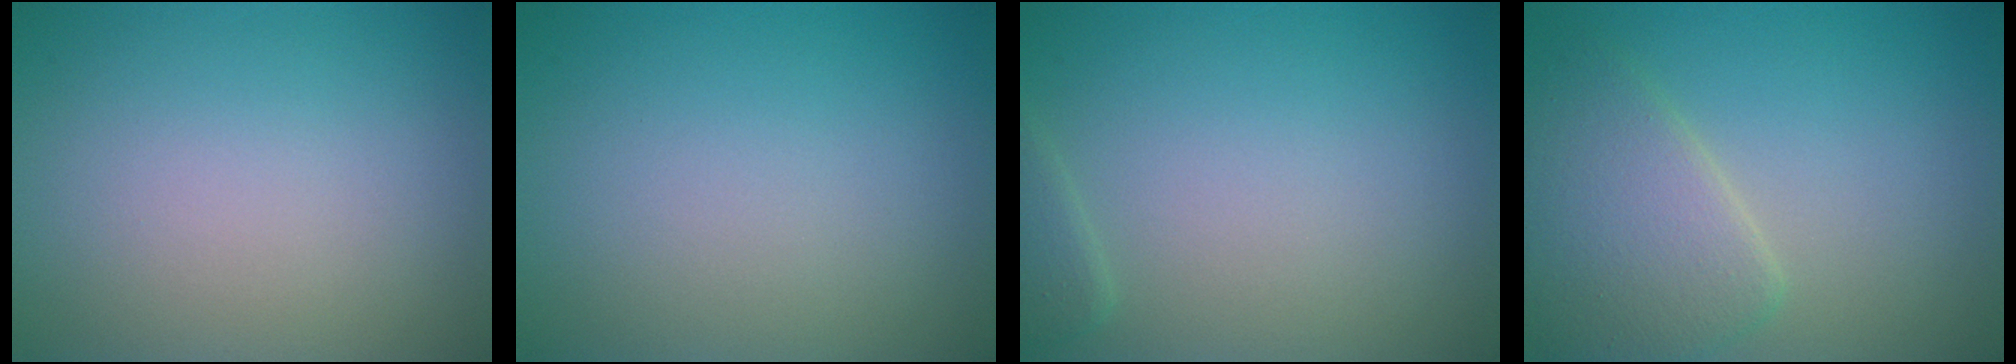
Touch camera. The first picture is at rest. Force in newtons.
{"total": 0.0}
{"total": 1.1, "press": 1.1, "slide": 0.1}
{"total": 4.7, "press": 4.7, "slide": 0.2}